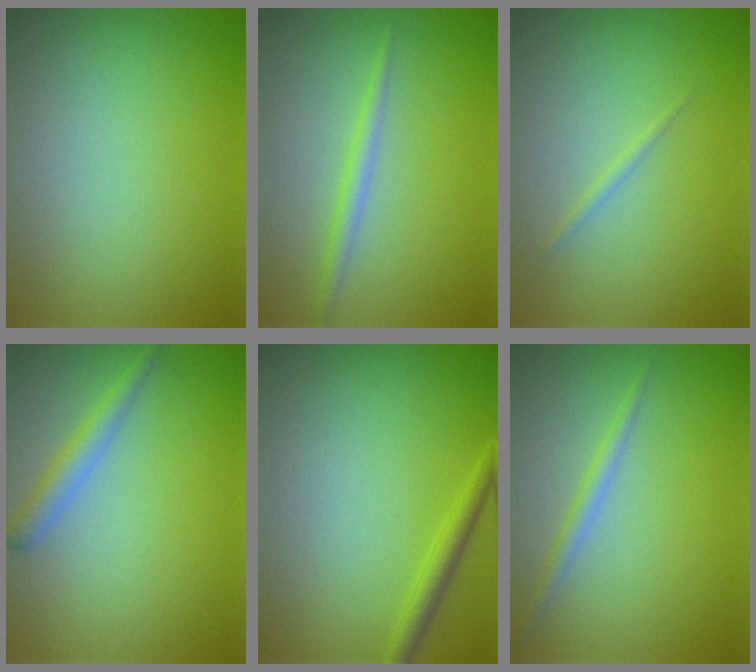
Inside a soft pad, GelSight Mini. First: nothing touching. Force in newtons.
{"total": 1.5, "press": 1.5, "slide": 0.1}
{"total": 0.6, "press": 0.6, "slide": 0.0}
{"total": 2.0, "press": 2.0, "slide": 0.1}
{"total": 2.3, "press": 2.3, "slide": 0.0}
{"total": 1.3, "press": 1.3, "slide": 0.0}